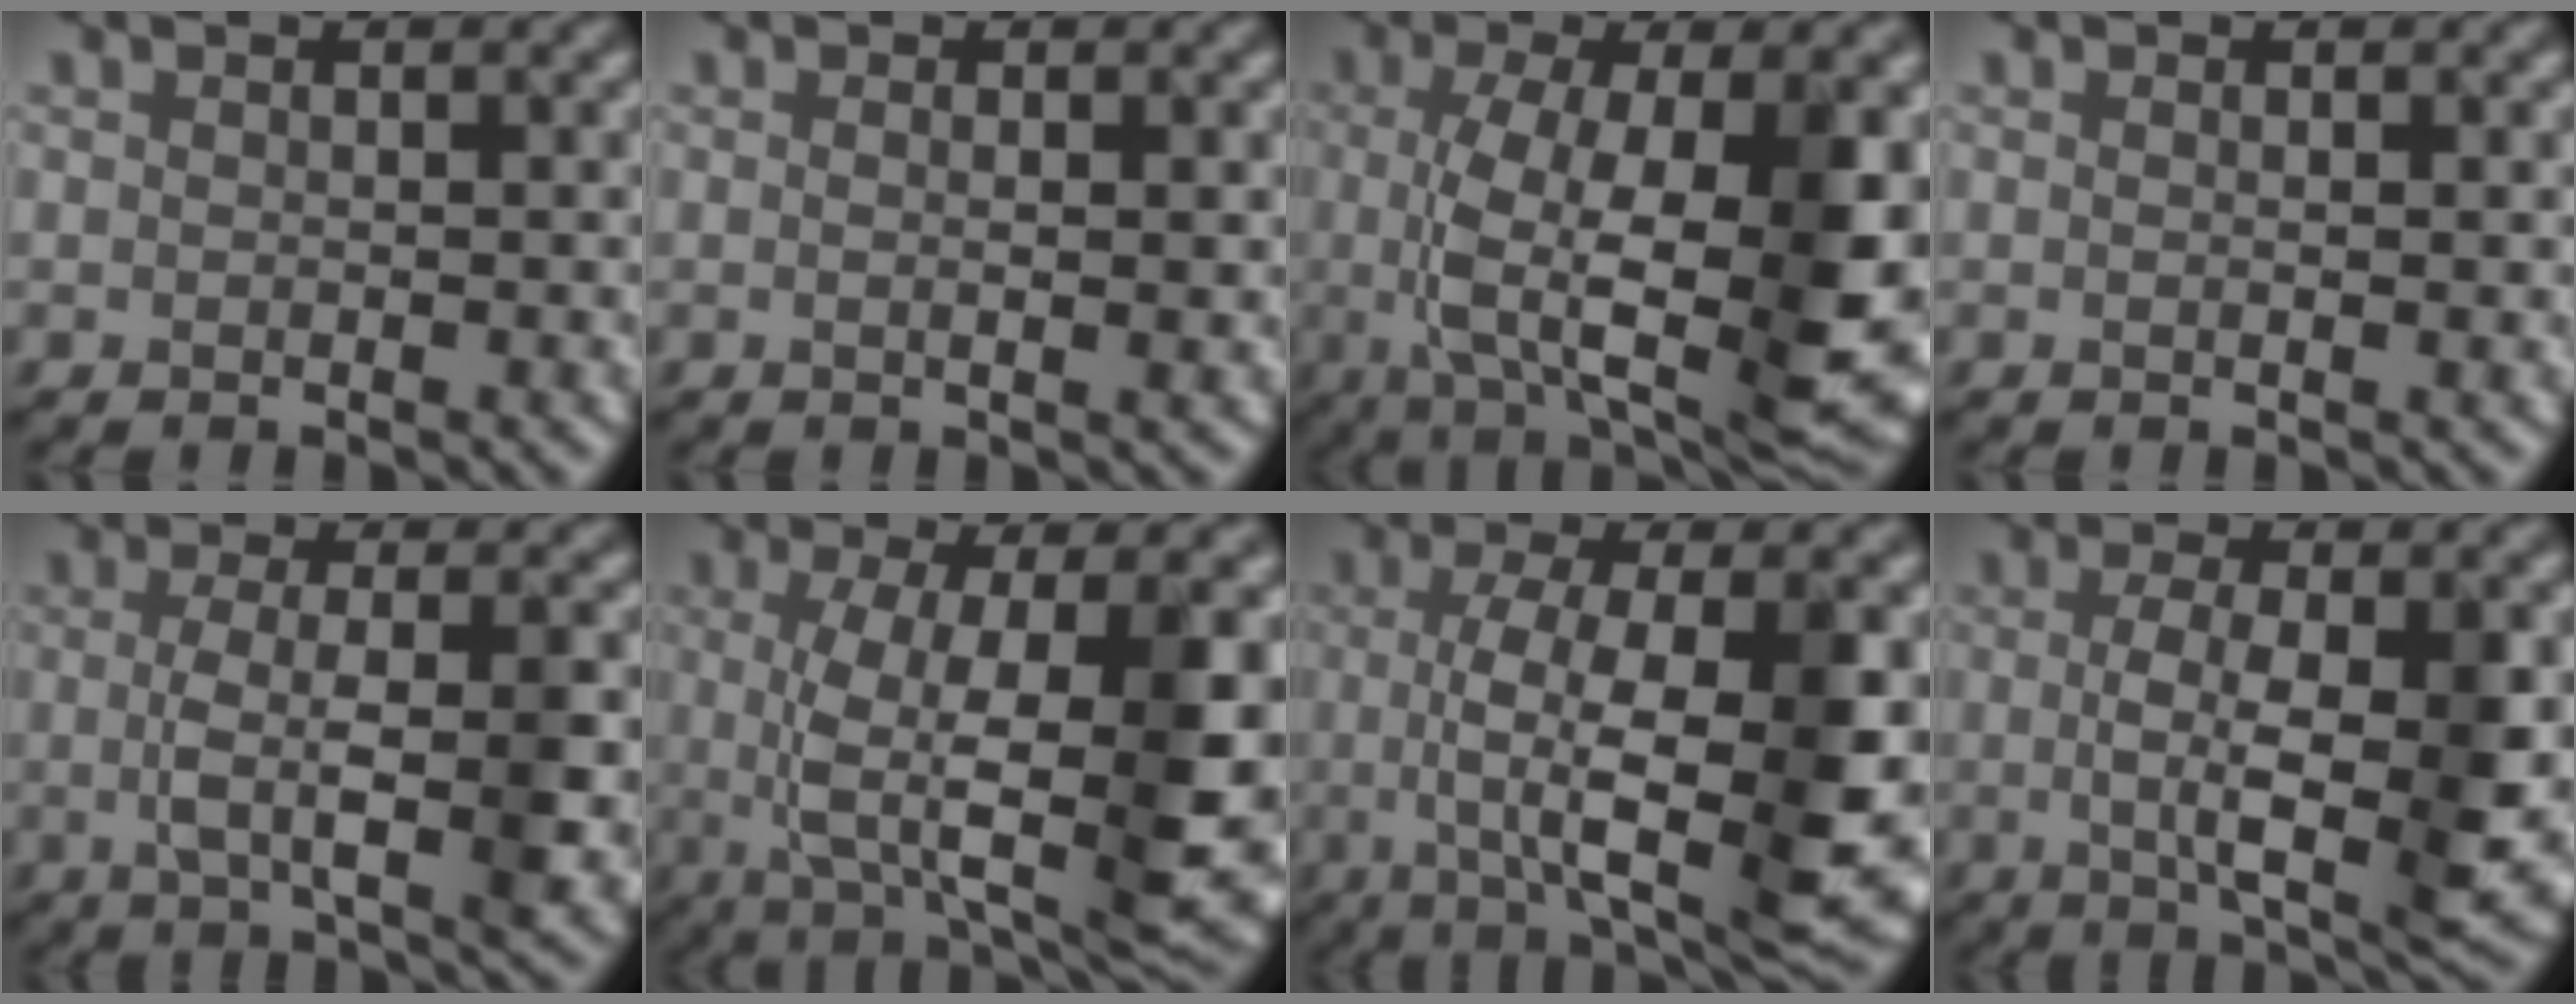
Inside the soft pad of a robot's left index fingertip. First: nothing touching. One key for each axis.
{"total": 1.2, "fx": 0.1, "fy": 0.2, "fz": 1.2, "tx": -0.021, "ty": -0.001, "tz": 0.000}
{"total": 13.2, "fx": -0.7, "fy": 5.0, "fz": 12.2, "tx": -0.194, "ty": -0.021, "tz": -0.011}
{"total": 0.6, "fx": 0.1, "fy": 0.1, "fz": 0.6, "tx": -0.009, "ty": 0.000, "tz": 0.000}
{"total": 6.3, "fx": -0.5, "fy": 1.8, "fz": 6.1, "tx": -0.109, "ty": -0.008, "tz": -0.005}
{"total": 13.4, "fx": -0.2, "fy": 4.4, "fz": 12.7, "tx": -0.193, "ty": -0.017, "tz": -0.003}
{"total": 11.9, "fx": -1.0, "fy": 3.7, "fz": 11.3, "tx": -0.183, "ty": -0.019, "tz": -0.014}
{"total": 8.2, "fx": -0.5, "fy": 2.4, "fz": 7.8, "tx": -0.129, "ty": -0.009, "tz": -0.008}